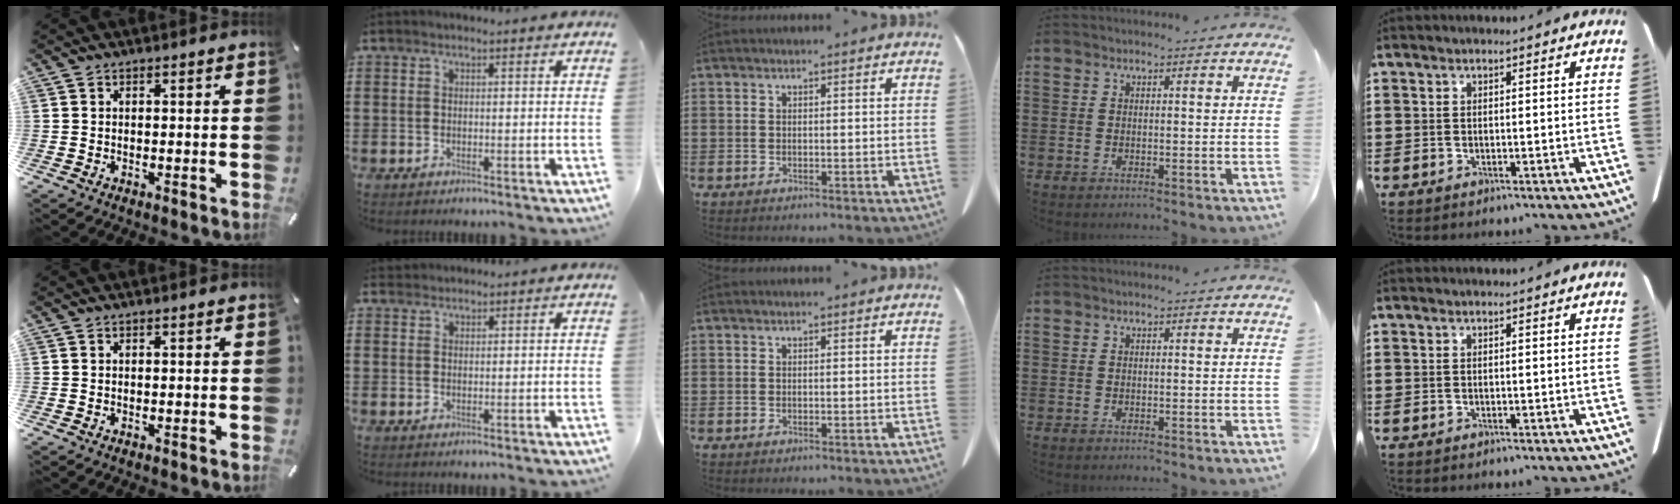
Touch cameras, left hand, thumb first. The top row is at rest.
{"index": {"total": 1.2, "force": [1.1, 0.4, 0.0], "torque": [-0.002, 0.001, 0.022]}}